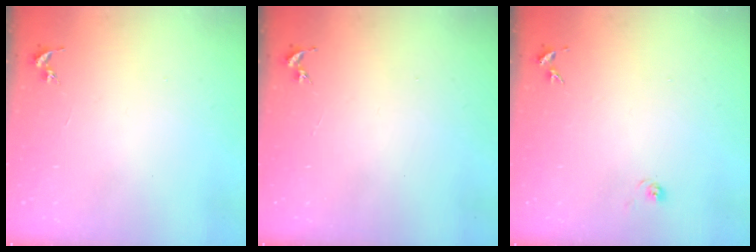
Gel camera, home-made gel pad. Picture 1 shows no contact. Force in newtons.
{"total": 0.0}
{"total": 5.8, "press": 5.8, "slide": 0.5}